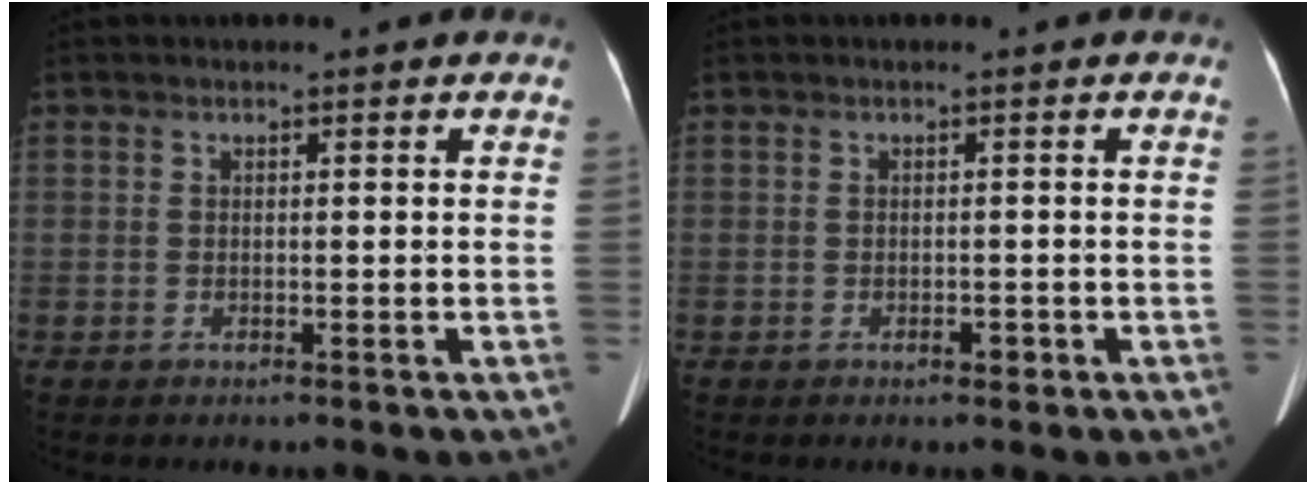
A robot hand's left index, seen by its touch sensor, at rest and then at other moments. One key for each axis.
{"total": 0.9, "fx": -0.6, "fy": 0.4, "fz": 0.6, "tx": -0.009, "ty": 0.000, "tz": -0.006}